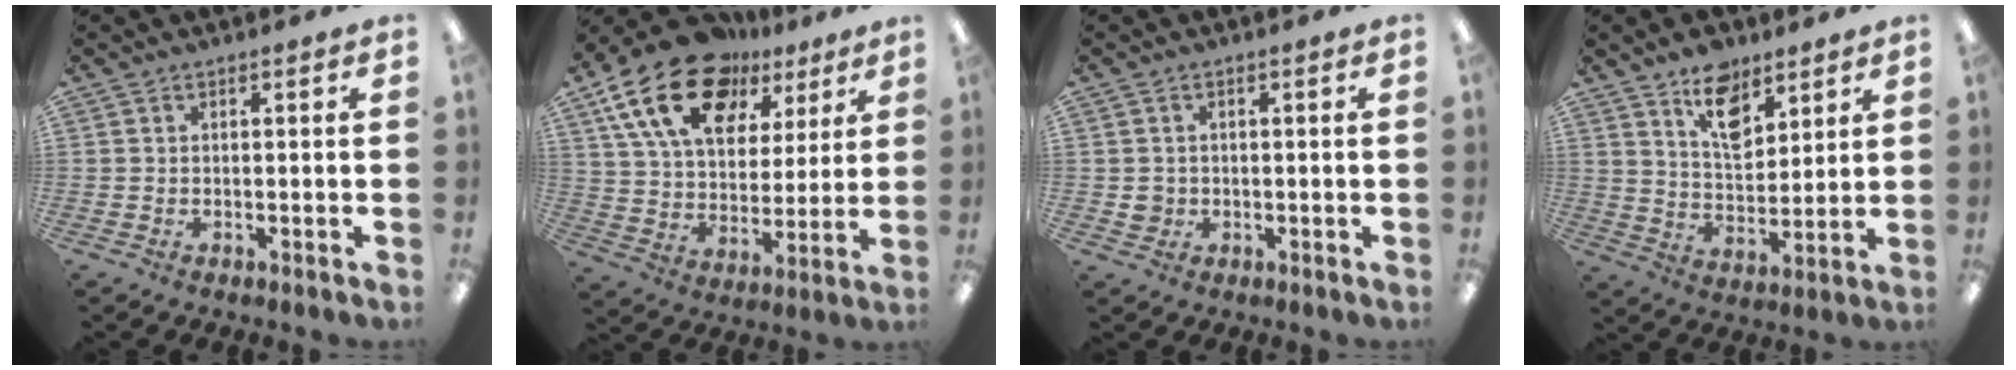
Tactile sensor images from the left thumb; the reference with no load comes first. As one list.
[{"total": 20.8, "force": [12.1, 12.5, 11.3], "torque": [-0.200, -0.056, 0.220]}, {"total": 2.6, "force": [-0.2, 2.5, 0.5], "torque": [-0.004, 0.001, -0.006]}, {"total": 11.6, "force": [7.9, 6.4, 5.6], "torque": [-0.077, -0.038, 0.141]}]